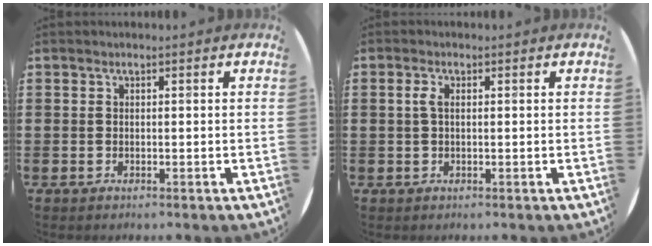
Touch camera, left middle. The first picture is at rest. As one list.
[{"total": 1.6, "force": [0.4, 0.6, 1.4], "torque": [-0.030, 0.006, 0.005]}]